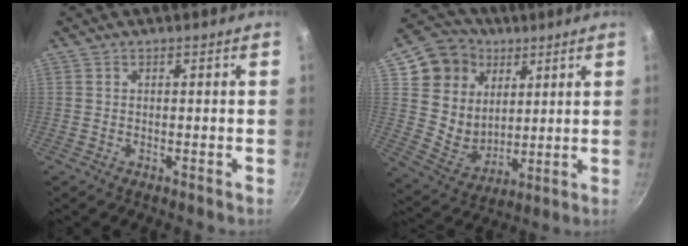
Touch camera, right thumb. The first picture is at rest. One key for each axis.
{"total": 14.7, "fx": 6.1, "fy": 12.2, "fz": 5.6, "tx": -0.062, "ty": -0.018, "tz": 0.118}